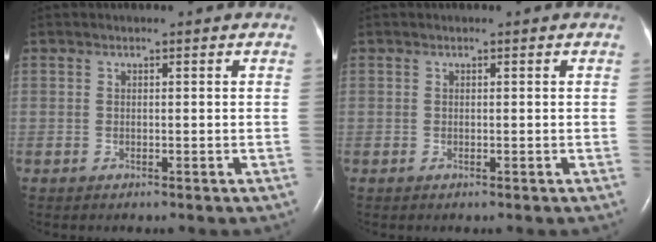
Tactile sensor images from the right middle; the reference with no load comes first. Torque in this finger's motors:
{"motor_torque": [-0.05, 0.08, 0.00, 0.00]}